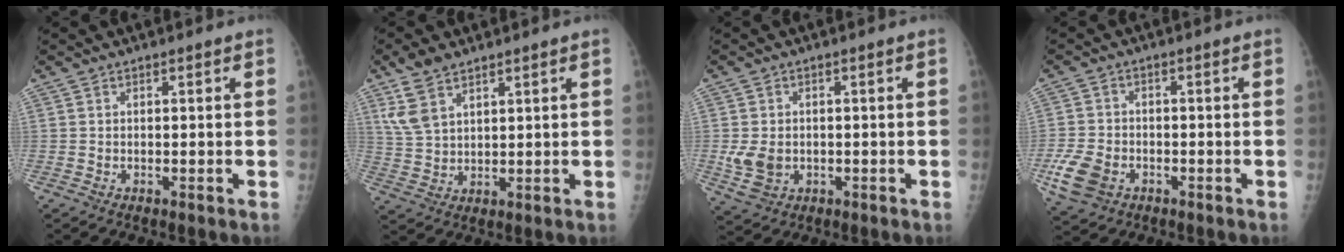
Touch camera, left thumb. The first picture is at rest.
{"total": 7.1, "force": [4.7, 3.5, 4.1], "torque": [-0.074, -0.015, 0.103]}
{"total": 5.2, "force": [-0.7, 4.1, 3.2], "torque": [-0.053, -0.003, -0.003]}
{"total": 7.5, "force": [-2.9, 5.5, 4.3], "torque": [-0.090, 0.008, -0.050]}